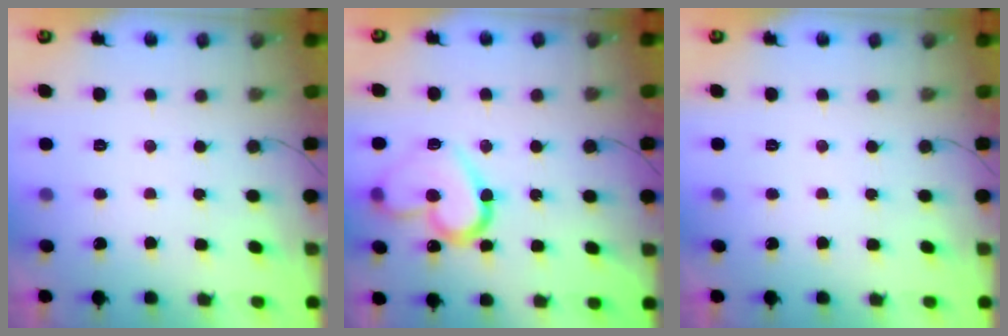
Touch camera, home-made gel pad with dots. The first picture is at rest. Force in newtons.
{"total": 15.6, "press": 15.5, "slide": 1.4}
{"total": 0.0}